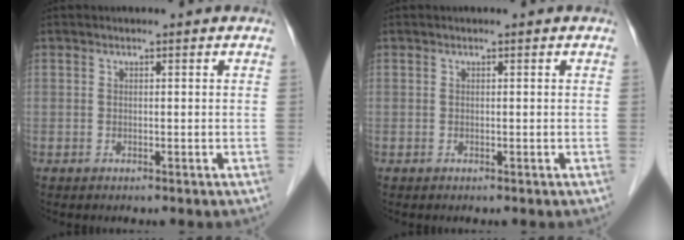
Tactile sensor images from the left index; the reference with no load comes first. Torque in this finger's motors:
{"motor_torque": [0.02, 0.01, 0.00, 0.00]}